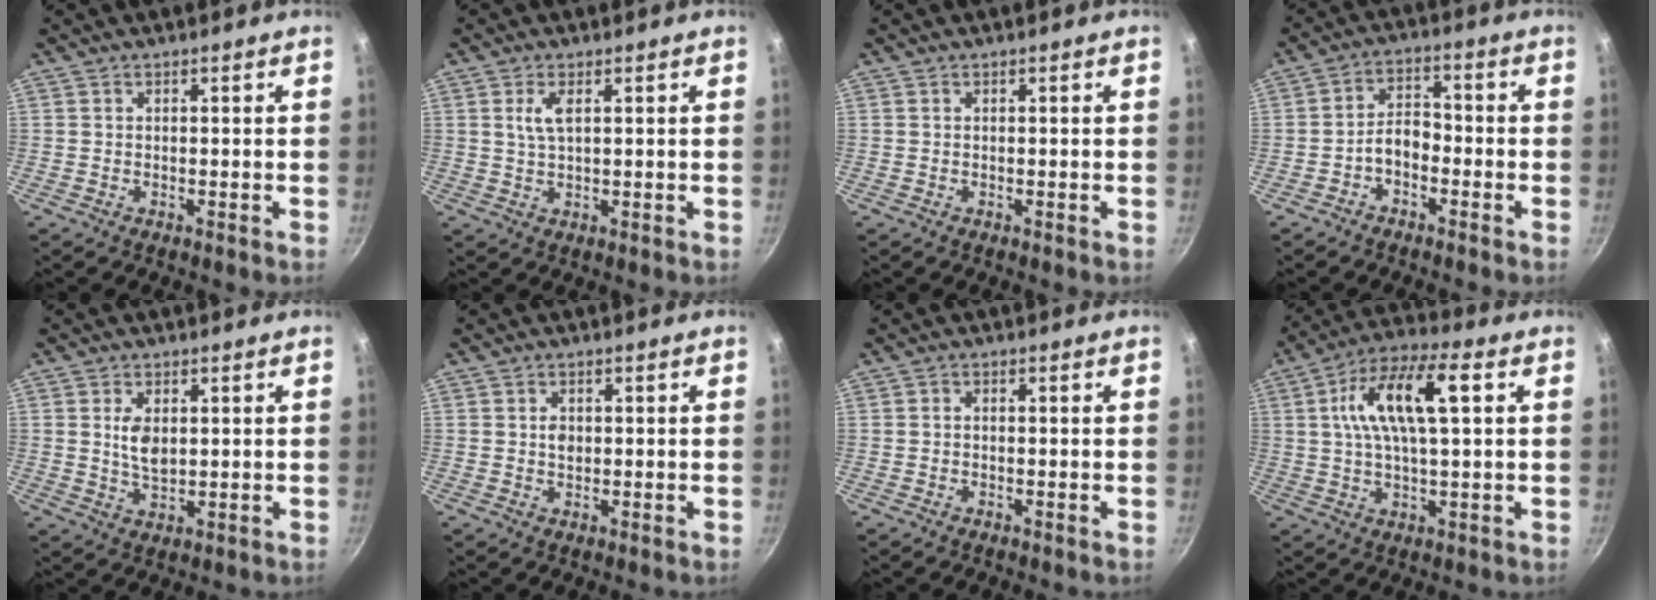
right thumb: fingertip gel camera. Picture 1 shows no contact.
{"total": 3.2, "force": [1.1, 1.3, 2.8], "torque": [-0.062, -0.001, 0.025]}
{"total": 0.0}
{"total": 5.2, "force": [-2.1, 3.3, 3.4], "torque": [-0.047, 0.030, -0.048]}
{"total": 5.1, "force": [1.0, 2.9, 4.1], "torque": [-0.069, -0.009, 0.024]}
{"total": 2.2, "force": [0.2, 1.6, 1.4], "torque": [-0.015, 0.001, 0.005]}
{"total": 0.6, "force": [-0.2, 0.5, 0.4], "torque": [-0.003, 0.001, -0.008]}
{"total": 14.7, "force": [3.5, 5.3, 13.2], "torque": [-0.251, 0.020, 0.057]}